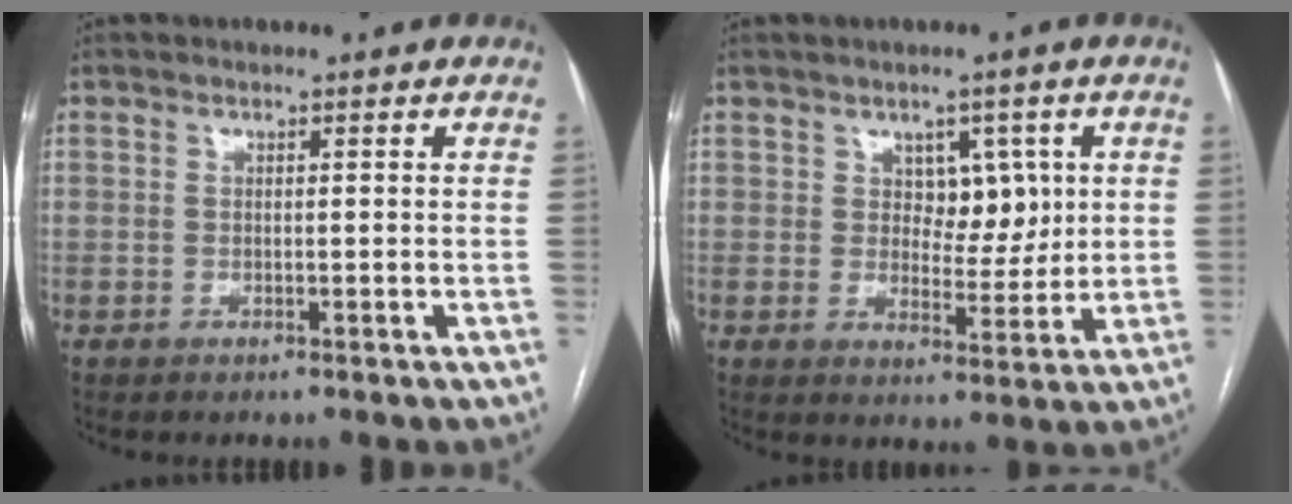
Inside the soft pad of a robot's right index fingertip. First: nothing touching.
{"total": 5.4, "force": [1.7, 3.3, 4.0], "torque": [-0.047, 0.004, 0.030]}